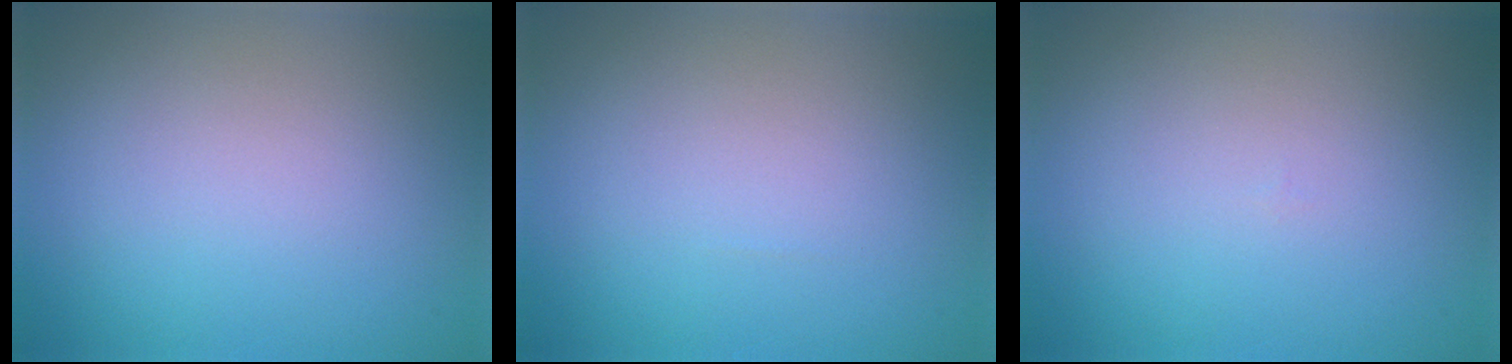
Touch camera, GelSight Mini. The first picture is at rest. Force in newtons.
{"total": 0.0}
{"total": 0.0}